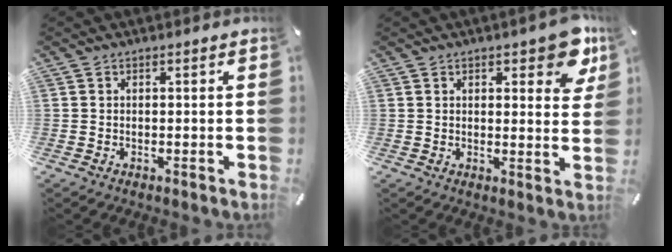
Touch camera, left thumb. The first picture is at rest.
{"total": 8.3, "force": [4.9, 3.5, 5.7], "torque": [-0.063, -0.026, 0.080]}